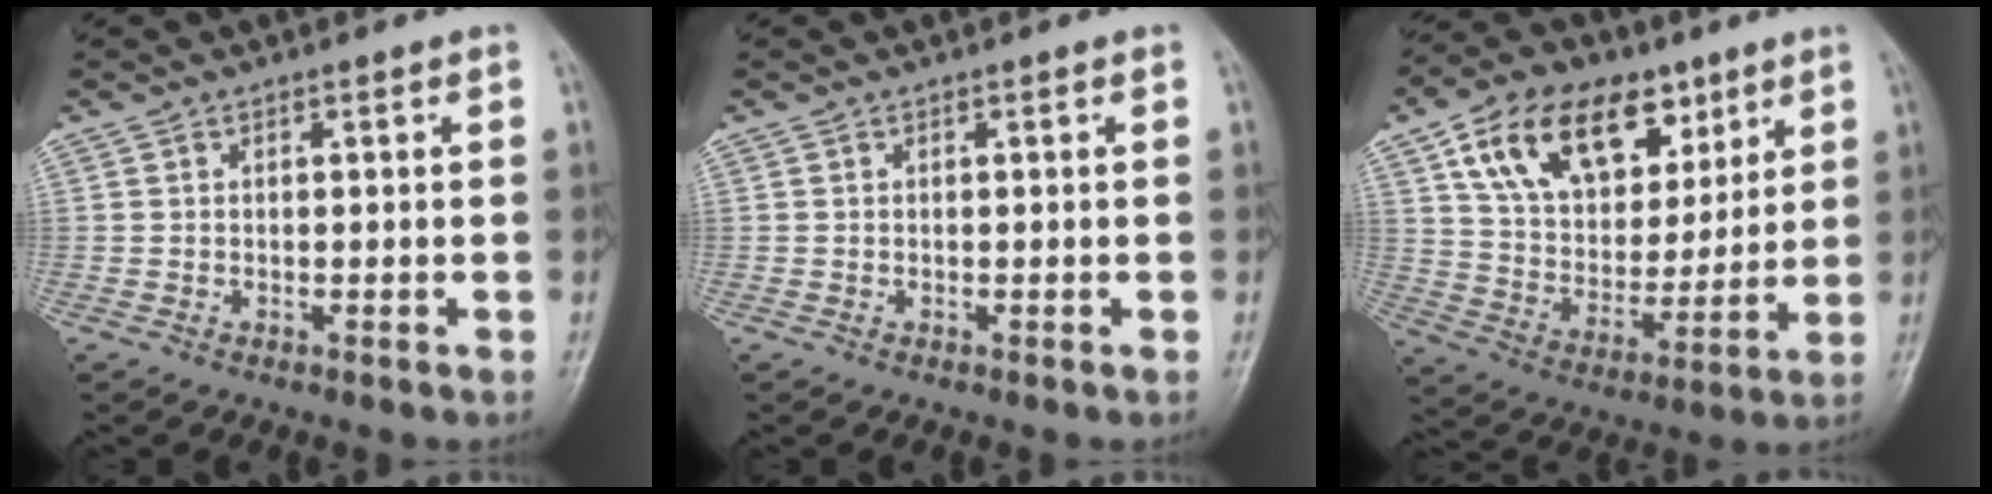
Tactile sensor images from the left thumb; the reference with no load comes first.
{"total": 0.0}
{"total": 20.3, "force": [10.1, 12.9, 12.0], "torque": [-0.160, -0.026, 0.175]}